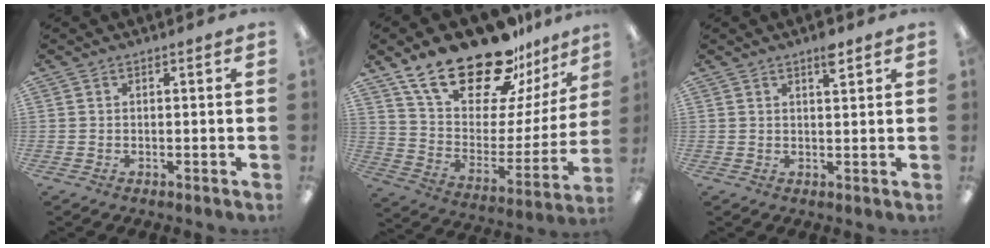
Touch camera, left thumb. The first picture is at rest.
{"total": 25.3, "force": [19.3, 9.7, 13.0], "torque": [-0.213, -0.133, 0.337]}
{"total": 3.6, "force": [2.6, 0.9, 2.4], "torque": [-0.030, -0.008, 0.039]}